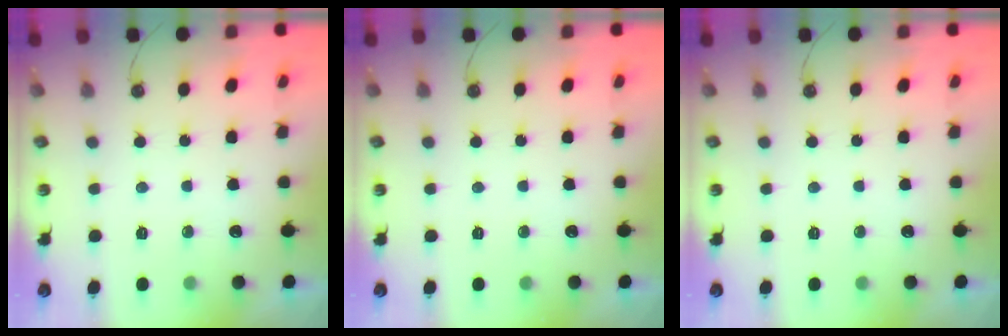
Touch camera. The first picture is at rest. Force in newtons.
{"total": 0.0}
{"total": 0.0}